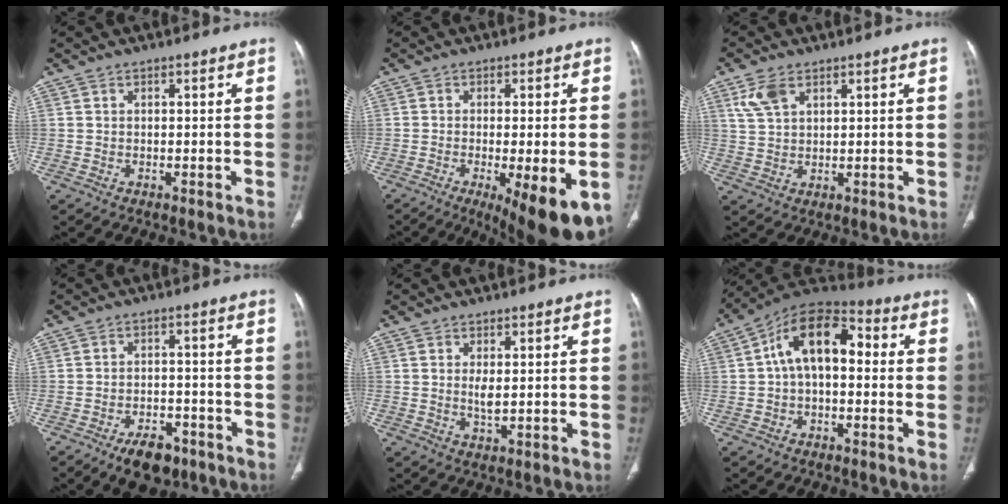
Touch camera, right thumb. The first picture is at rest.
{"total": 14.7, "force": [-6.6, 4.0, 12.6], "torque": [-0.142, -0.017, -0.088]}
{"total": 5.1, "force": [2.8, 2.8, 3.3], "torque": [-0.066, -0.001, 0.064]}
{"total": 7.5, "force": [-5.1, 3.8, 3.9], "torque": [-0.046, 0.027, -0.076]}
{"total": 2.2, "force": [0.3, 0.7, 2.1], "torque": [-0.045, -0.007, 0.012]}
{"total": 12.9, "force": [1.1, 7.5, 10.5], "torque": [-0.152, 0.041, 0.004]}